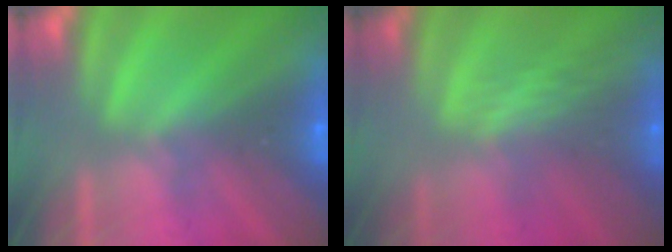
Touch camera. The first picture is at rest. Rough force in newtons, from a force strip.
{"total": 2.4}